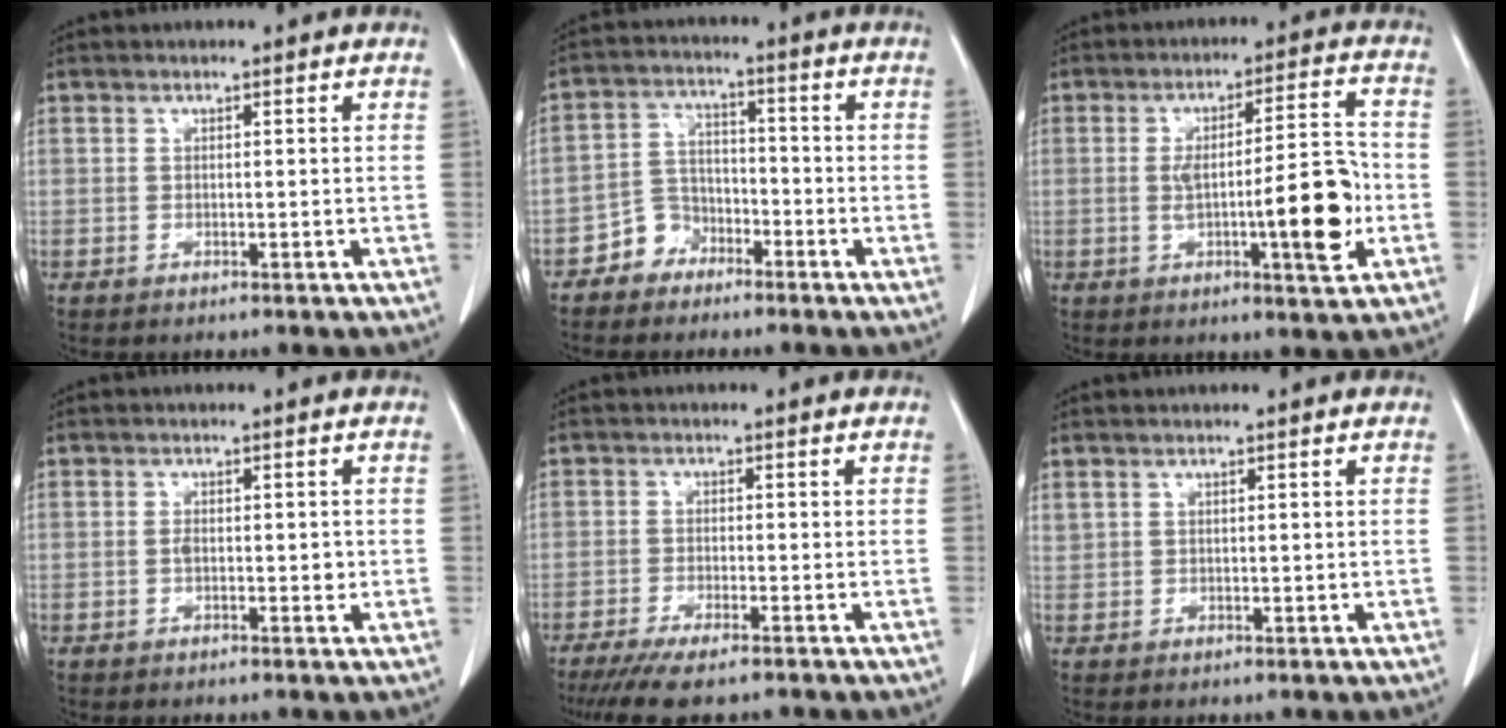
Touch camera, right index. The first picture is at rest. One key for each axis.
{"total": 5.2, "fx": -3.5, "fy": 3.9, "fz": 0.8, "tx": -0.008, "ty": 0.014, "tz": -0.065}
{"total": 12.3, "fx": -2.3, "fy": 1.8, "fz": 12.0, "tx": -0.181, "ty": 0.010, "tz": -0.030}
{"total": 2.1, "fx": -0.2, "fy": 1.1, "fz": 1.8, "tx": -0.032, "ty": 0.001, "tz": -0.002}
{"total": 7.7, "fx": -6.1, "fy": 1.1, "fz": 4.6, "tx": -0.070, "ty": -0.016, "tz": -0.096}
{"total": 1.0, "fx": 0.7, "fy": 0.5, "fz": 0.3, "tx": -0.005, "ty": 0.006, "tz": 0.019}